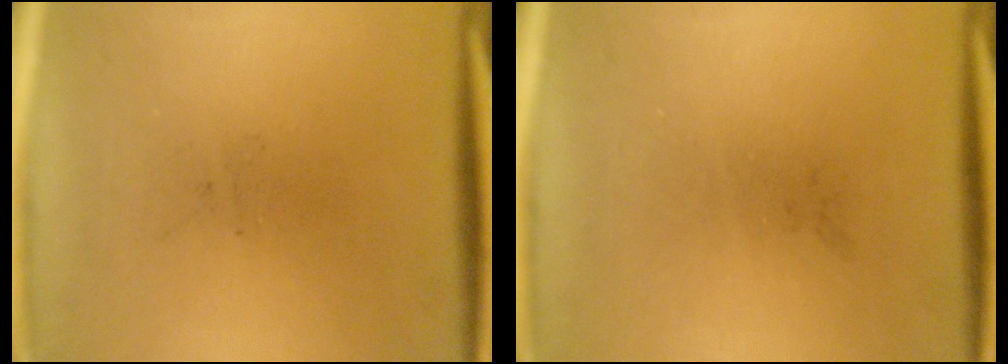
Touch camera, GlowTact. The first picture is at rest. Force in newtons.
{"total": 0.0}